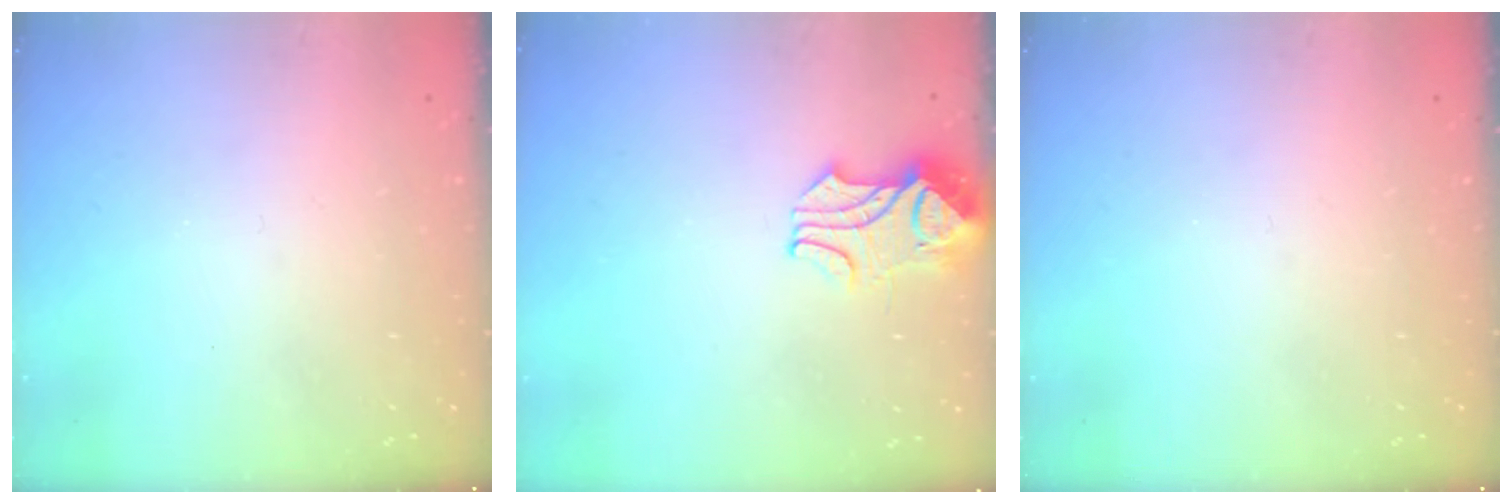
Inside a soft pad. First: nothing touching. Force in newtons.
{"total": 2.1, "press": 2.0, "slide": 0.8}
{"total": 0.0}